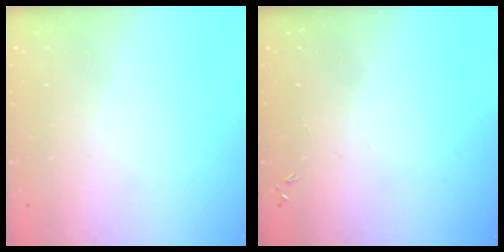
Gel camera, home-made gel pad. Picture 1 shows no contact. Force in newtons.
{"total": 0.0}